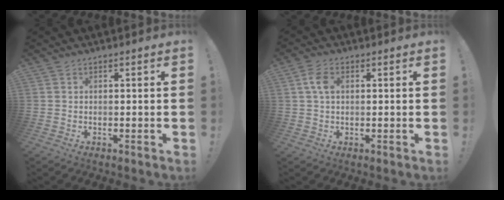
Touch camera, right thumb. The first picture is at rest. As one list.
[{"total": 4.8, "force": [1.0, 2.9, 3.7], "torque": [-0.078, 0.006, 0.018]}]